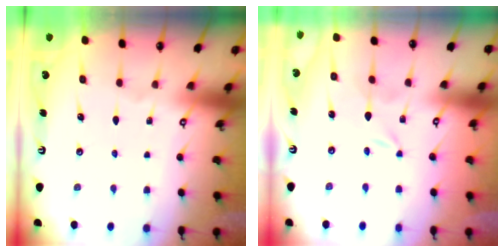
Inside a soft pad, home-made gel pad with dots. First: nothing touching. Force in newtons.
{"total": 0.0}